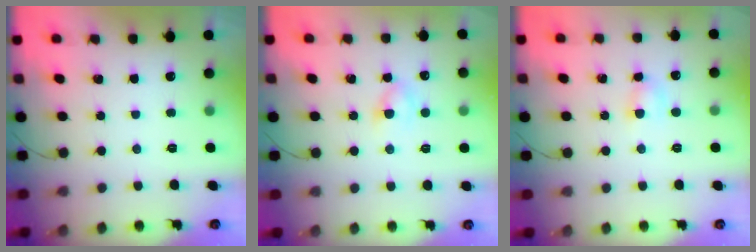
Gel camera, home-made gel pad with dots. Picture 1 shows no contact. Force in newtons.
{"total": 3.5, "press": 3.3, "slide": 1.1}
{"total": 3.6, "press": 3.3, "slide": 1.4}